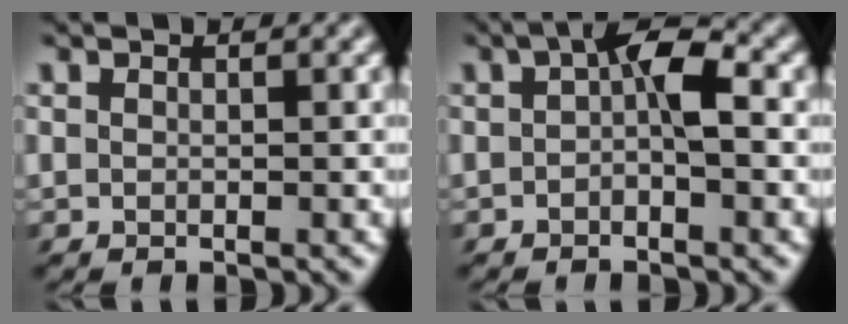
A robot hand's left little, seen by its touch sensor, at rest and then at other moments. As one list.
[{"total": 5.2, "force": [0.0, 2.3, 4.7], "torque": [-0.087, 0.015, -0.012]}]